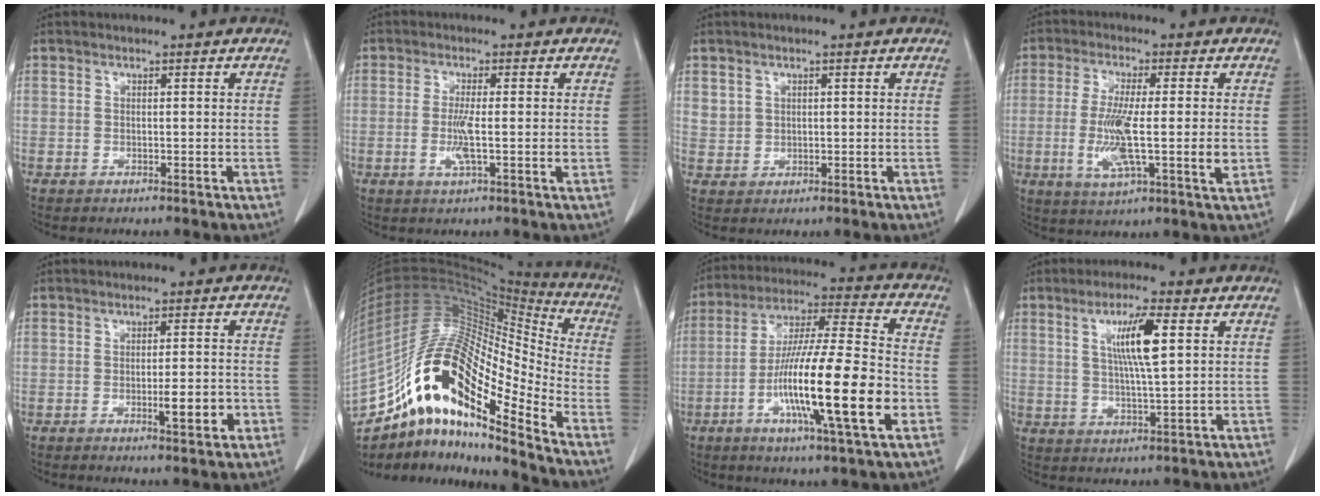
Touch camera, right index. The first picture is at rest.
{"total": 4.5, "force": [-0.9, 0.1, 4.4], "torque": [-0.089, -0.008, -0.016]}
{"total": 2.4, "force": [1.0, 2.1, 0.4], "torque": [0.000, 0.004, 0.021]}
{"total": 10.7, "force": [-1.5, 1.0, 10.6], "torque": [-0.200, -0.016, -0.029]}
{"total": 5.1, "force": [-1.8, 0.8, 4.7], "torque": [-0.069, -0.002, -0.020]}
{"total": 24.5, "force": [-14.9, 5.8, 18.5], "torque": [-0.375, 0.014, -0.266]}
{"total": 19.8, "force": [-5.9, 0.9, 18.9], "torque": [-0.334, -0.016, -0.103]}
{"total": 7.8, "force": [2.3, 0.4, 7.5], "torque": [-0.138, 0.001, 0.041]}